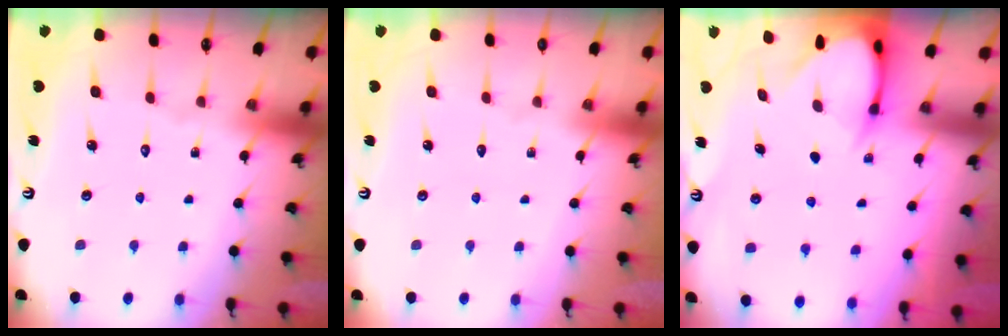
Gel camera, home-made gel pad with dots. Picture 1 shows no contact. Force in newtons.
{"total": 0.0}
{"total": 3.7, "press": 3.6, "slide": 0.3}